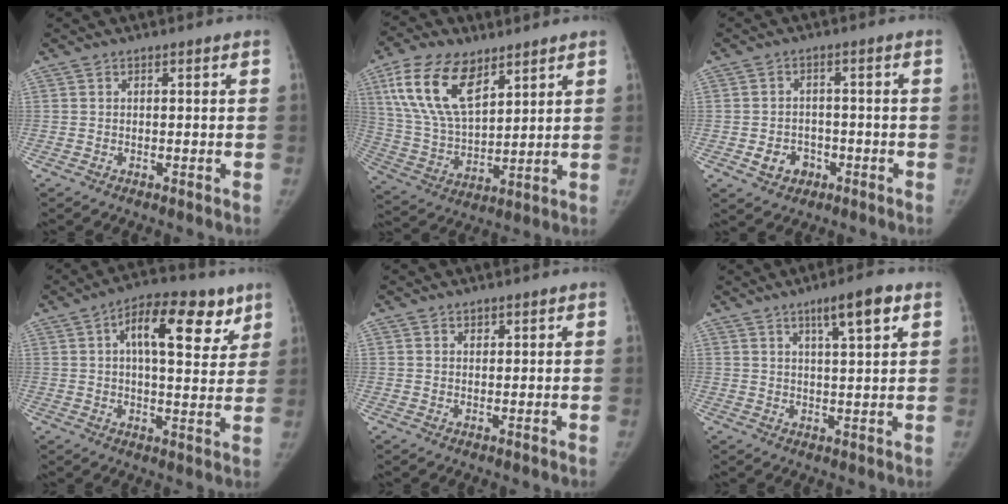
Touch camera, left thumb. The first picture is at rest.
{"total": 17.0, "force": [8.7, 8.7, 11.7], "torque": [-0.203, -0.029, 0.174]}
{"total": 5.1, "force": [-2.0, 4.2, 2.0], "torque": [-0.012, 0.016, -0.024]}
{"total": 14.9, "force": [6.5, 7.0, 11.4], "torque": [-0.126, -0.005, 0.091]}
{"total": 1.2, "force": [0.7, 0.8, 0.4], "torque": [0.006, -0.004, 0.012]}
{"total": 6.9, "force": [3.8, 1.2, 5.7], "torque": [-0.084, -0.013, 0.060]}